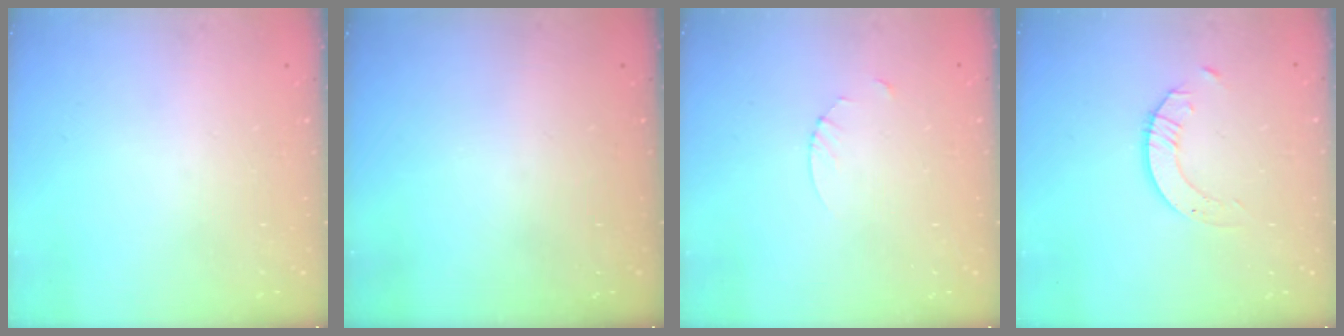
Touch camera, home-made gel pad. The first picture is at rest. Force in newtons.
{"total": 0.0}
{"total": 2.7, "press": 2.7, "slide": 0.3}
{"total": 2.1, "press": 2.1, "slide": 0.2}